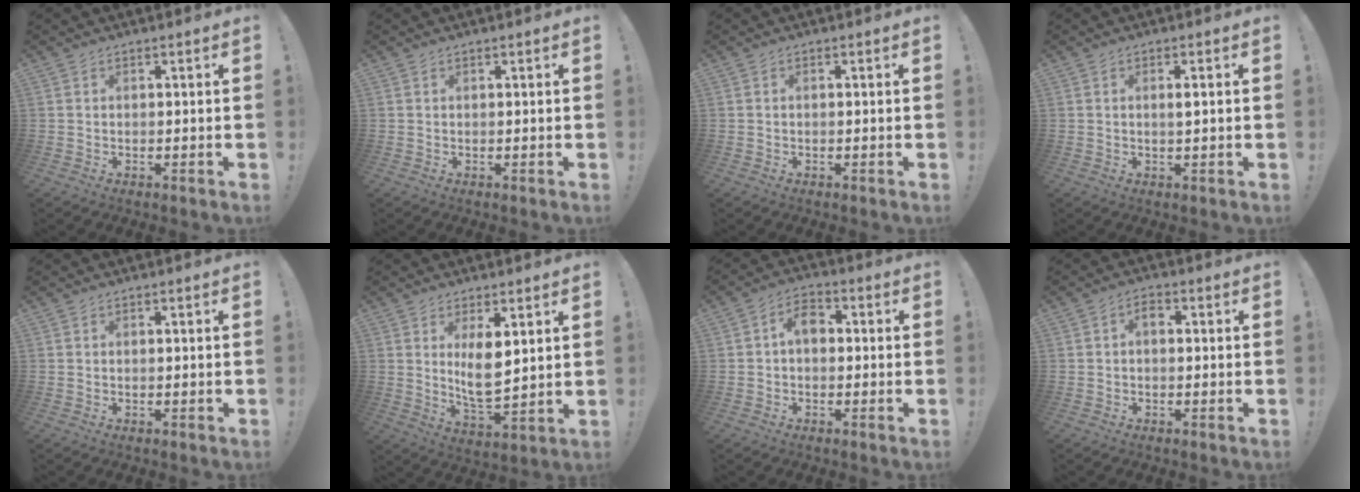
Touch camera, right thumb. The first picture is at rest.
{"total": 0.0}
{"total": 0.0}
{"total": 1.6, "force": [0.5, 0.1, 1.5], "torque": [-0.014, -0.006, 0.004]}
{"total": 0.0}
{"total": 8.9, "force": [2.9, 3.9, 7.5], "torque": [-0.141, -0.022, 0.051]}
{"total": 5.8, "force": [0.2, 3.8, 4.4], "torque": [-0.078, 0.012, 0.005]}
{"total": 2.7, "force": [-0.2, 1.6, 2.2], "torque": [-0.035, 0.008, -0.006]}